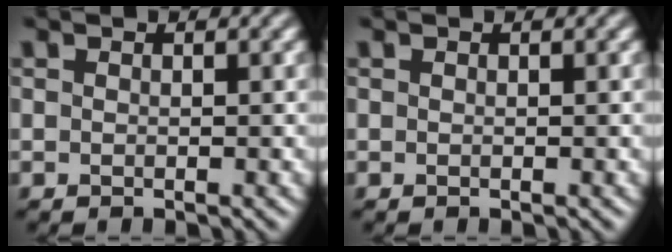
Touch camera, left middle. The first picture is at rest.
{"total": 0.0}